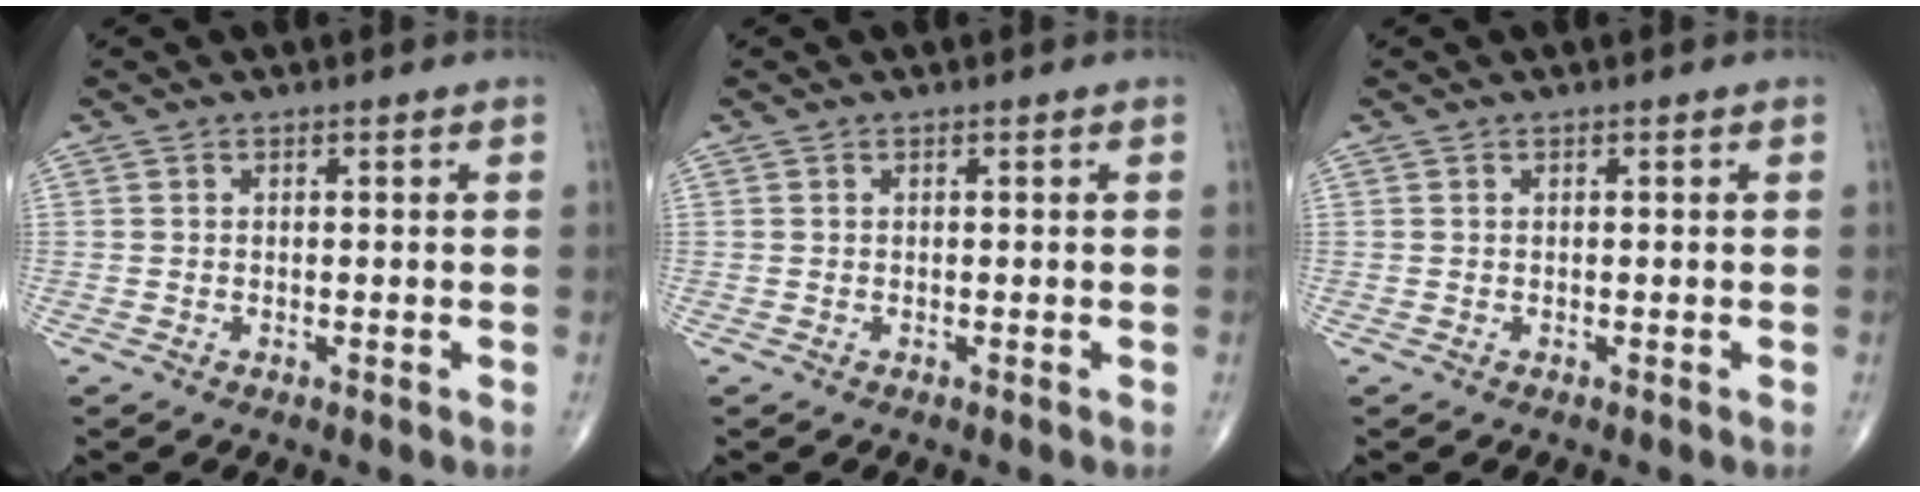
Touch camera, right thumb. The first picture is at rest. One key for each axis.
{"total": 0.0}
{"total": 0.0}